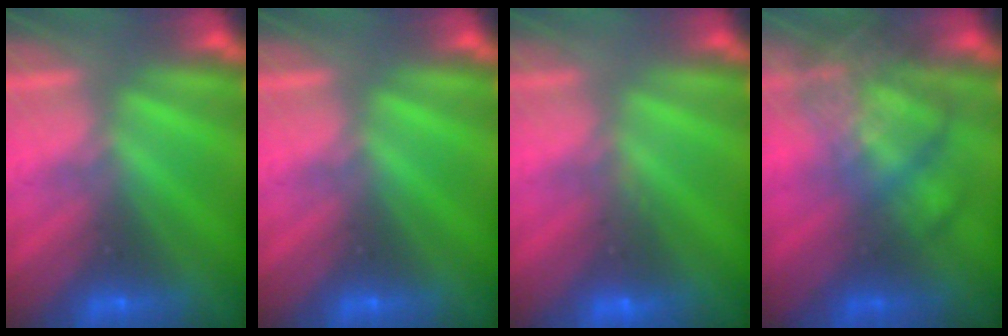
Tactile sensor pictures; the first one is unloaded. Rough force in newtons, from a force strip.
{"total": 0.0}
{"total": 2.9}
{"total": 3.9}